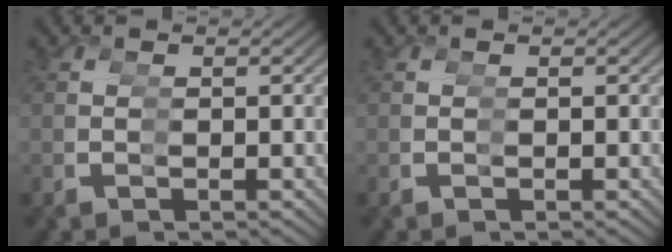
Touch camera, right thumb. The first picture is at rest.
{"total": 0.0}